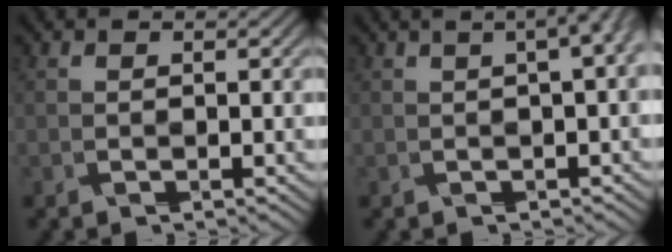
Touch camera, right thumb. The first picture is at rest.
{"total": 4.8, "force": [0.7, 1.6, 4.5], "torque": [-0.078, -0.002, 0.021]}